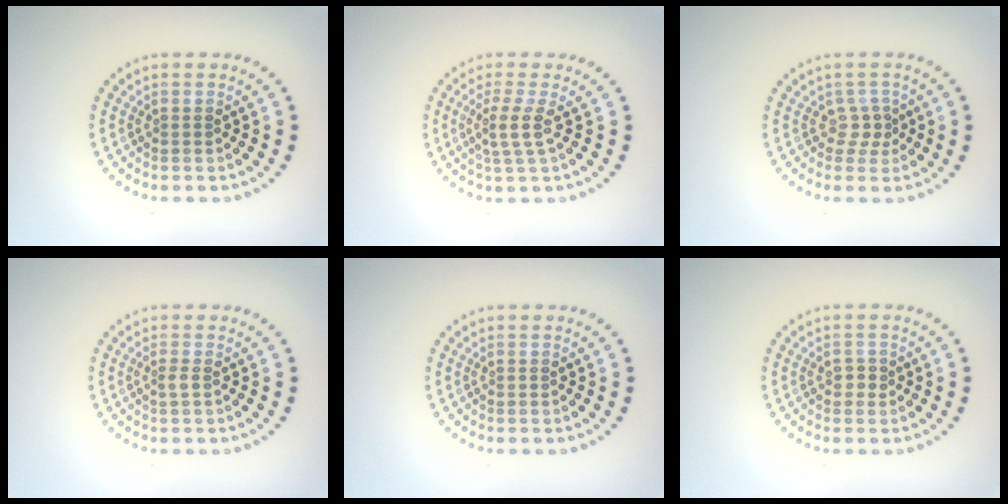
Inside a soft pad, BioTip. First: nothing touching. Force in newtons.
{"total": 2.2, "press": 1.7, "slide": 1.5}
{"total": 1.5, "press": 1.1, "slide": 1.1}
{"total": 0.8, "press": 0.6, "slide": 0.6}
{"total": 0.0}
{"total": 1.0, "press": 1.0, "slide": 0.4}